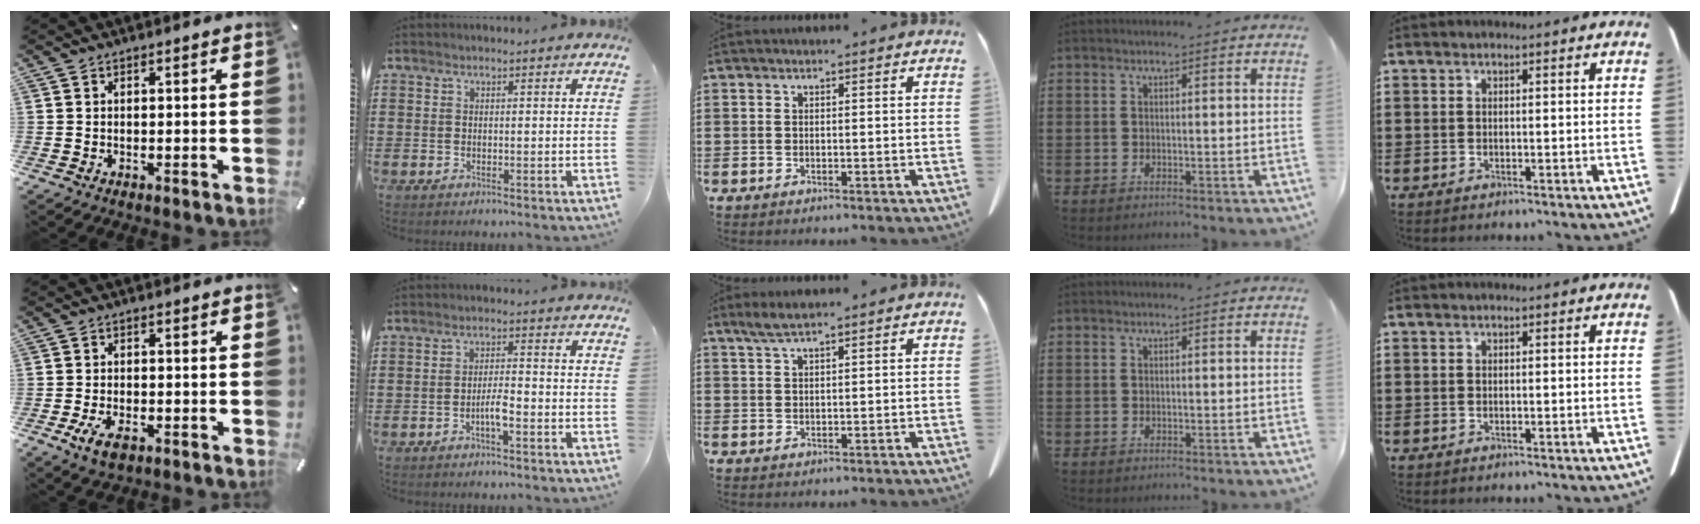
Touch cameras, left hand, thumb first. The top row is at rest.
{"thumb": {"total": 4.4, "force": [-2.1, 2.4, 3.1], "torque": [-0.069, 0.004, -0.039]}, "index": {"total": 3.2, "force": [-1.5, 0.6, 2.8], "torque": [-0.058, 0.004, -0.031]}, "middle": {"total": 2.5, "force": [1.9, 0.3, 1.7], "torque": [-0.037, 0.001, 0.034]}}